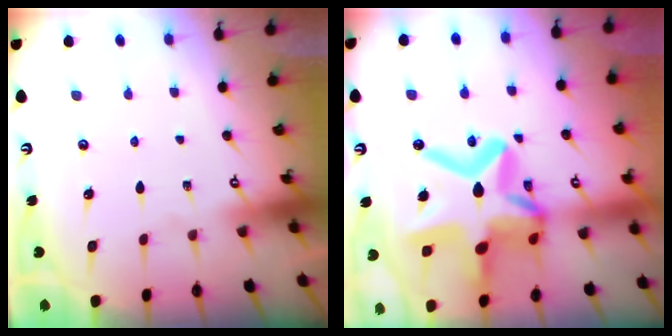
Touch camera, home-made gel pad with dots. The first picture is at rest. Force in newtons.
{"total": 24.3, "press": 24.2, "slide": 2.1}